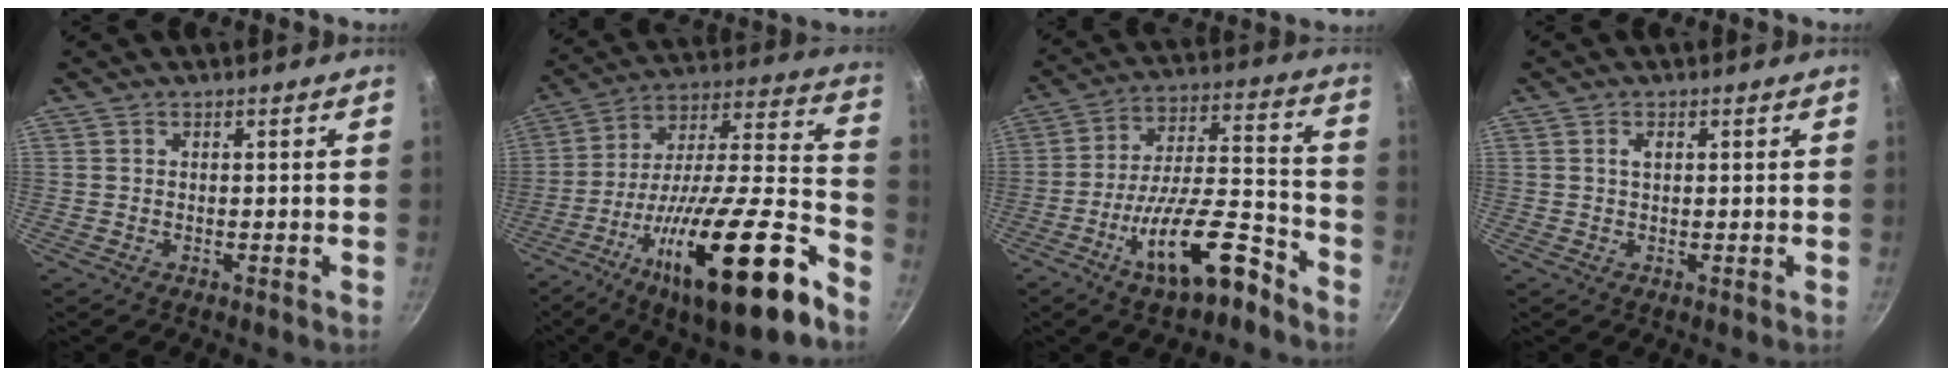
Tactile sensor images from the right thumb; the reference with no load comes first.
{"total": 29.1, "force": [-15.1, 7.4, 23.7], "torque": [-0.332, 0.074, -0.253]}
{"total": 16.9, "force": [-9.8, 5.7, 12.5], "torque": [-0.183, 0.073, -0.167]}
{"total": 1.3, "force": [0.4, 0.8, 1.0], "torque": [-0.015, 0.001, 0.007]}